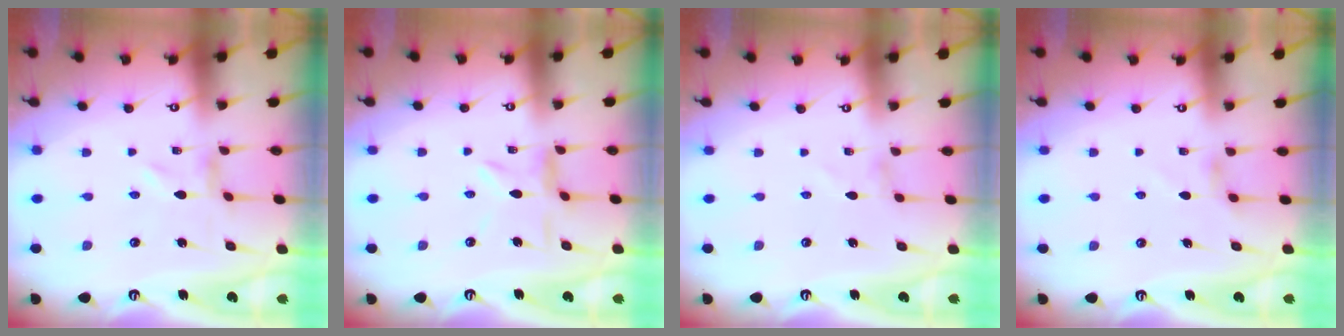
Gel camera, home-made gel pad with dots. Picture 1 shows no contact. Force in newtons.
{"total": 5.4, "press": 5.4, "slide": 0.5}
{"total": 1.2, "press": 1.2, "slide": 0.1}
{"total": 2.7, "press": 2.7, "slide": 0.4}